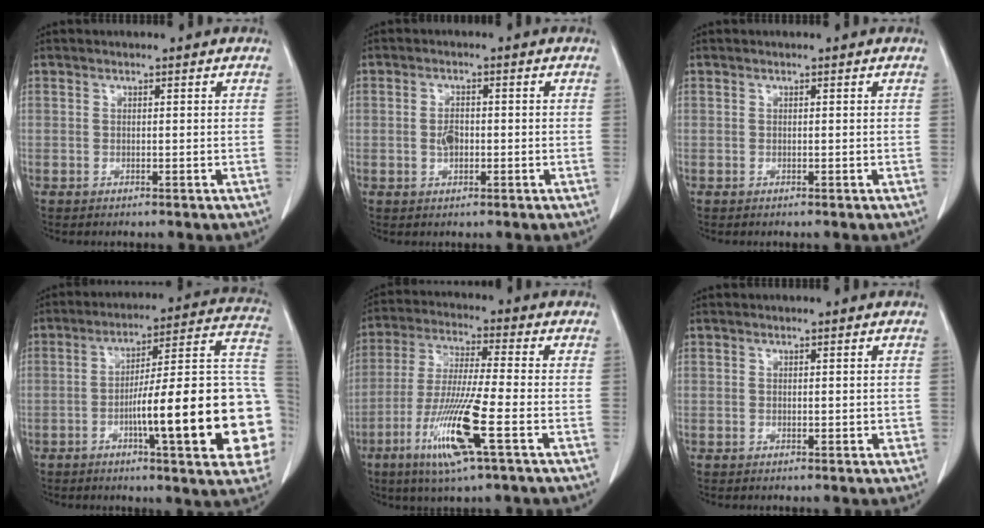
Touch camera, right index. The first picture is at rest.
{"total": 2.5, "force": [-0.4, 1.3, 2.1], "torque": [-0.040, 0.002, -0.006]}
{"total": 0.0}
{"total": 22.9, "force": [-5.4, 2.2, 22.1], "torque": [-0.215, 0.024, -0.073]}
{"total": 12.8, "force": [-5.3, 0.0, 11.7], "torque": [-0.240, -0.025, -0.102]}
{"total": 1.0, "force": [0.0, 0.6, 0.7], "torque": [-0.005, 0.000, 0.002]}